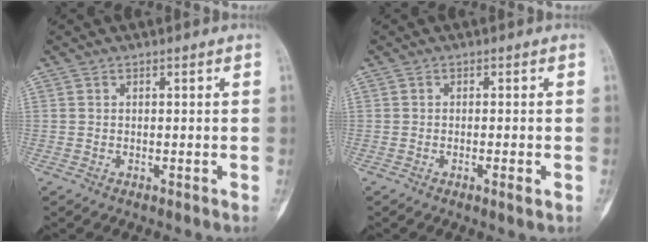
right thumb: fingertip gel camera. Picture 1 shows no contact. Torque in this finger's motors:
{"motor_torque": [-0.74, -0.04, -0.21, 0.26, -0.02]}